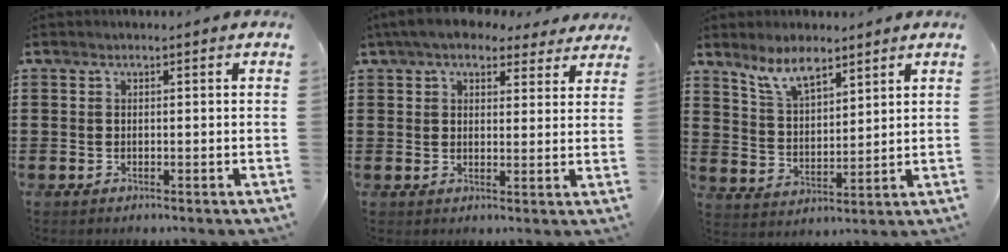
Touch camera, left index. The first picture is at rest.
{"total": 5.9, "force": [4.9, 2.0, 2.6], "torque": [-0.069, 0.000, 0.091]}
{"total": 7.2, "force": [5.9, 2.2, 3.3], "torque": [-0.083, -0.011, 0.111]}